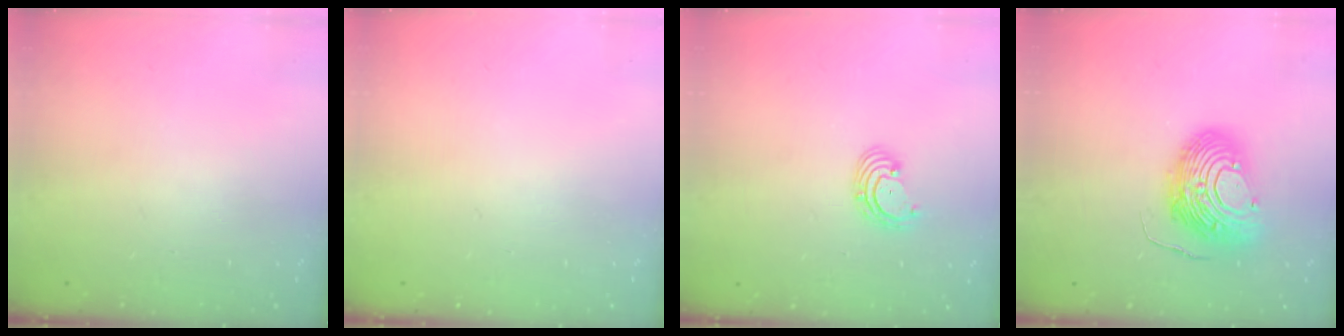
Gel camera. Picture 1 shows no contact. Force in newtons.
{"total": 0.0}
{"total": 2.9, "press": 2.9, "slide": 0.3}
{"total": 13.8, "press": 13.7, "slide": 1.3}